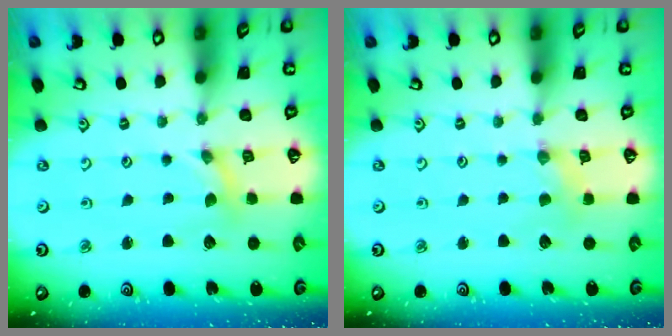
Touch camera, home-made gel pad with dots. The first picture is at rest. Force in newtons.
{"total": 2.1, "press": 2.1, "slide": 0.4}